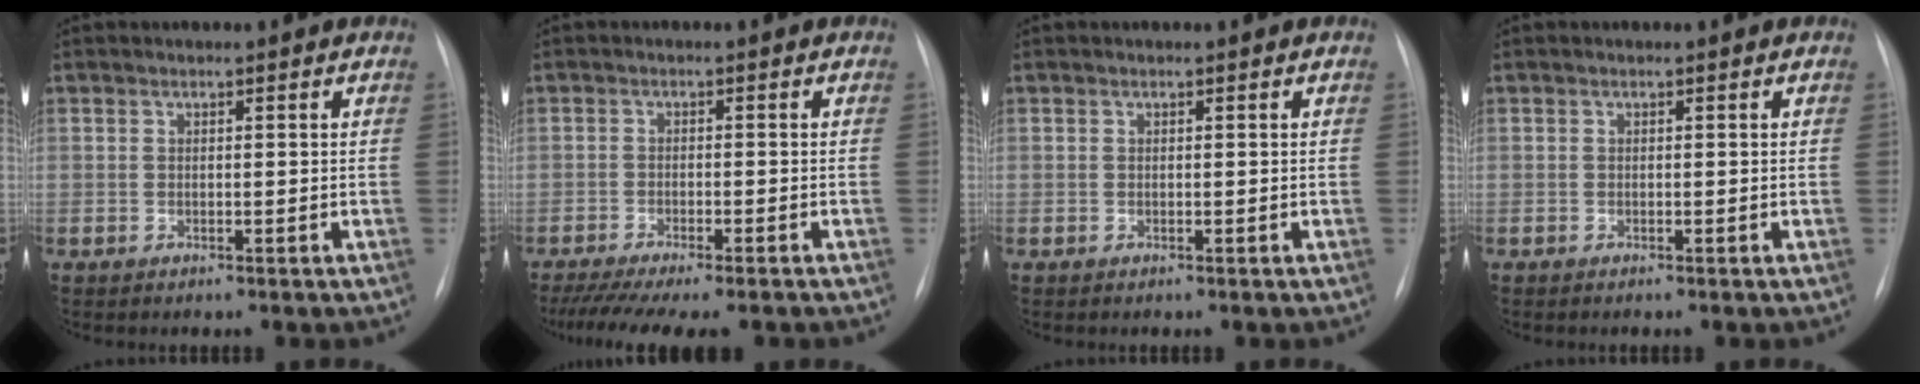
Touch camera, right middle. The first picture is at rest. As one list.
[{"total": 12.9, "force": [-10.8, 1.8, 6.7], "torque": [-0.111, -0.024, -0.157]}, {"total": 0.0}, {"total": 0.0}]